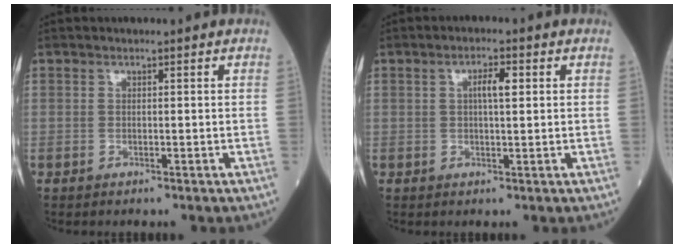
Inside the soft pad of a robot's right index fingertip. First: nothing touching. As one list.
[{"total": 3.1, "force": [0.8, 0.7, 3.0], "torque": [-0.053, 0.005, 0.012]}]